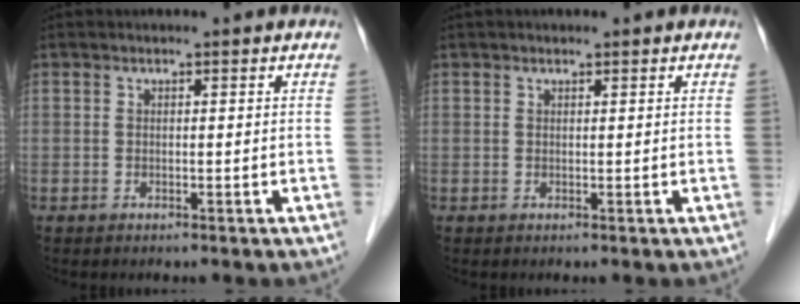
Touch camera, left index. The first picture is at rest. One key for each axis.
{"total": 0.9, "fx": 0.8, "fy": 0.2, "fz": 0.4, "tx": -0.010, "ty": 0.009, "tz": 0.012}